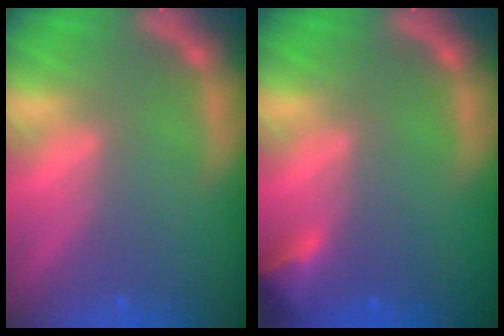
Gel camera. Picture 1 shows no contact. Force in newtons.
{"total": 2.4}